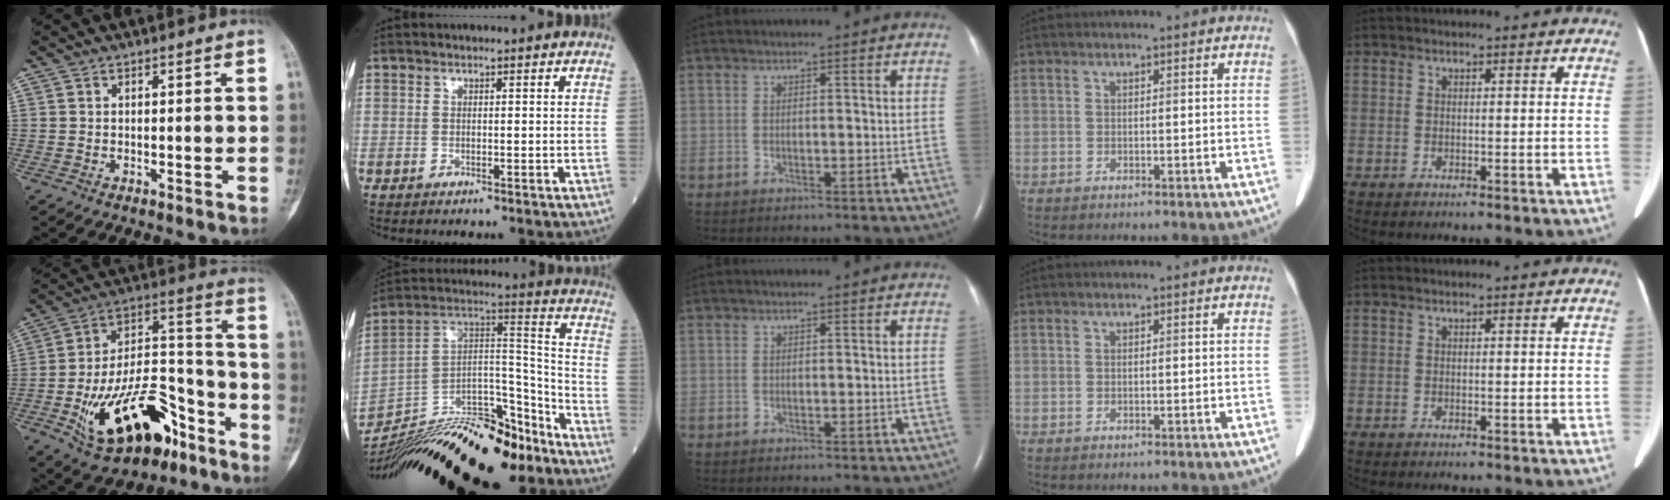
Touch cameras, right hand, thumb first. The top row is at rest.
{"thumb": {"total": 25.7, "force": [-12.6, 12.6, 18.5], "torque": [-0.308, 0.077, -0.198]}, "index": {"total": 25.2, "force": [-21.6, 4.3, 12.2], "torque": [-0.215, 0.010, -0.359]}}